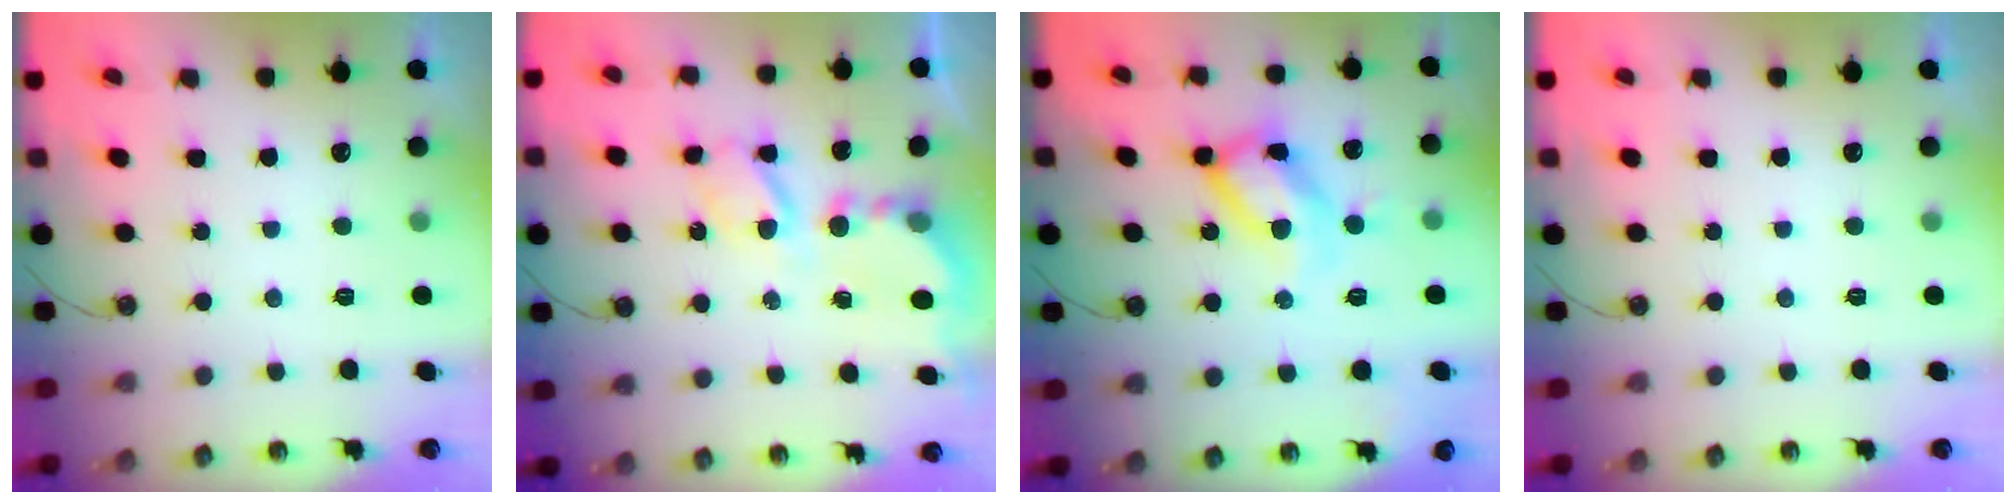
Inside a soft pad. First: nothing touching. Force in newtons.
{"total": 7.3, "press": 7.2, "slide": 0.6}
{"total": 16.0, "press": 15.9, "slide": 1.0}
{"total": 0.0}